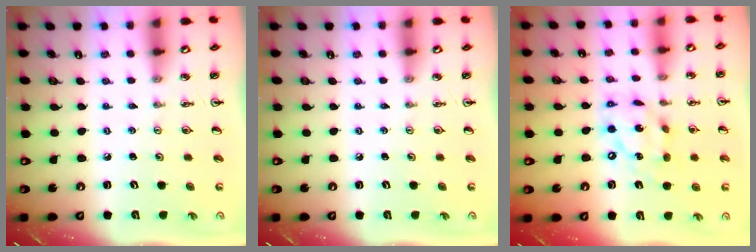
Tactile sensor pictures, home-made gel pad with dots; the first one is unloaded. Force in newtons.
{"total": 0.0}
{"total": 14.3, "press": 14.2, "slide": 1.7}